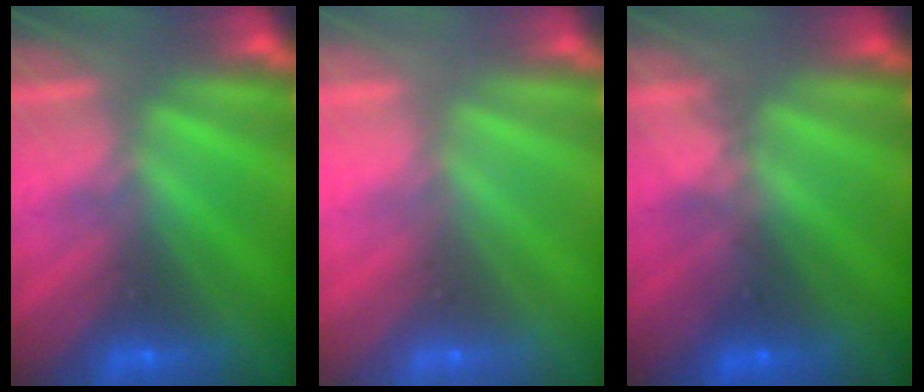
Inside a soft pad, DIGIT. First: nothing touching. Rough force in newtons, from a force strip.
{"total": 2.9}
{"total": 1.8}